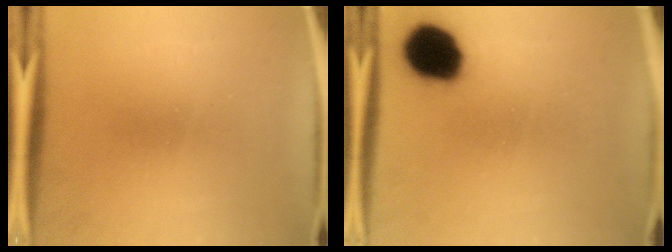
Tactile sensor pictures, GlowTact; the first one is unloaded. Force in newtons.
{"total": 14.2}